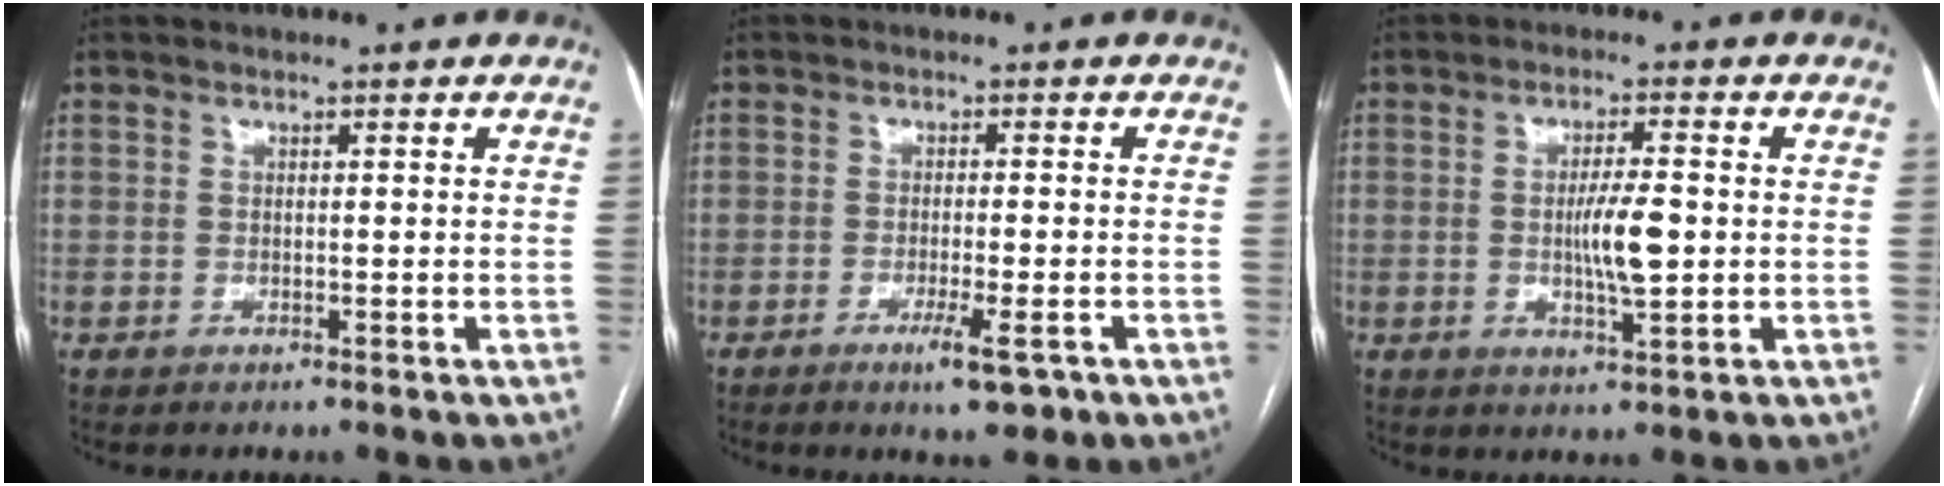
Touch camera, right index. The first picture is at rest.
{"total": 4.8, "force": [-2.6, 0.4, 4.0], "torque": [-0.065, -0.010, -0.039]}
{"total": 6.0, "force": [-0.3, 0.7, 5.9], "torque": [-0.108, -0.005, -0.006]}